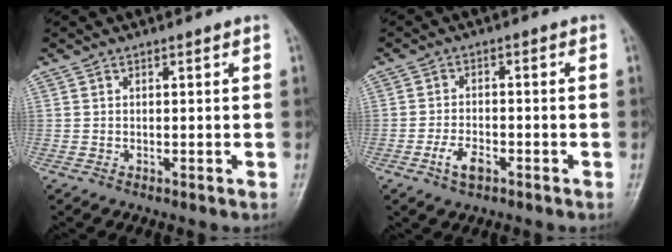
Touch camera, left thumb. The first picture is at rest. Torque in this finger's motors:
{"motor_torque": [-0.23, 0.48, 0.50, 0.35, 0.01]}